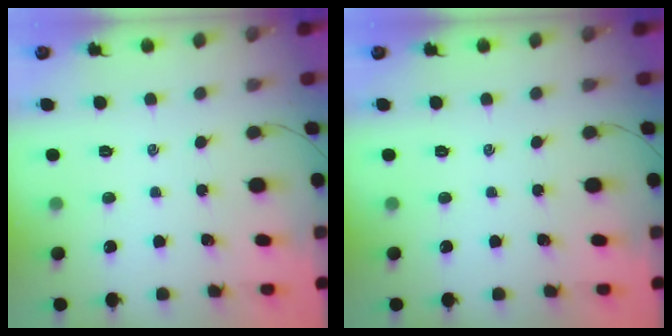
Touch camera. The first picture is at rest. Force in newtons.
{"total": 0.0}